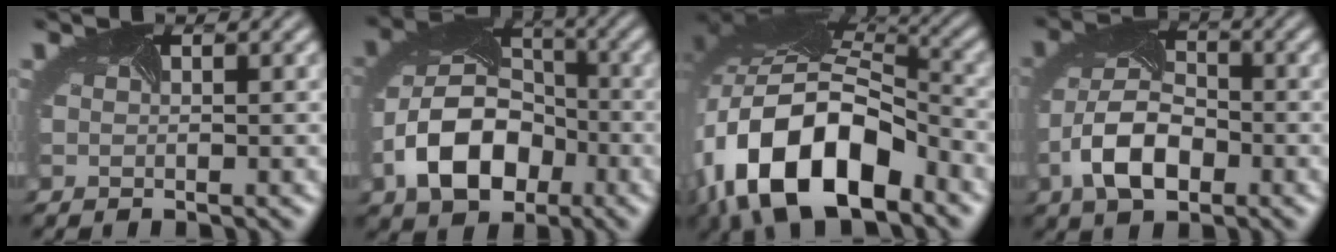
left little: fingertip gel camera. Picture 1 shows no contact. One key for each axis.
{"total": 8.7, "fx": -3.2, "fy": 5.9, "fz": 5.6, "tx": -0.115, "ty": -0.009, "tz": -0.061}
{"total": 16.0, "fx": -6.8, "fy": 8.8, "fz": 11.4, "tx": -0.231, "ty": -0.018, "tz": -0.118}
{"total": 6.7, "fx": -2.7, "fy": 3.7, "fz": 4.9, "tx": -0.112, "ty": -0.005, "tz": -0.055}